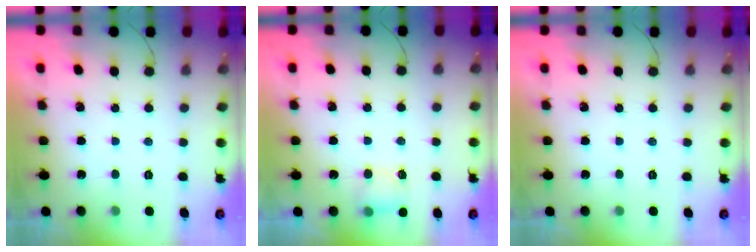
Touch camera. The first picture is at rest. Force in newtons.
{"total": 5.0, "press": 4.8, "slide": 1.0}
{"total": 0.0}